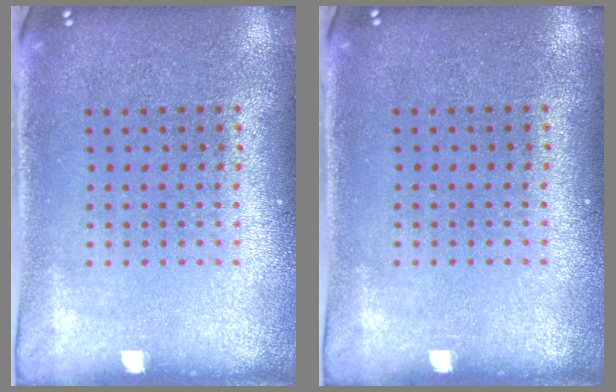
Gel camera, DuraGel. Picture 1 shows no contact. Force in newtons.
{"total": 0.0}